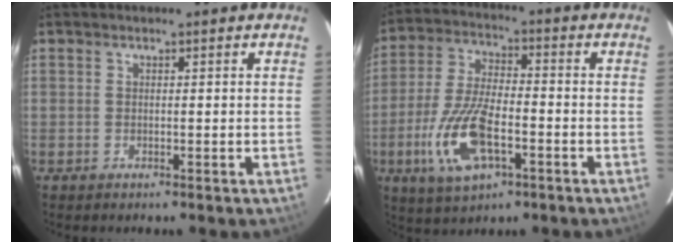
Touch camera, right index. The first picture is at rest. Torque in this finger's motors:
{"motor_torque": [1.20, -0.94, 0.43, 0.21]}